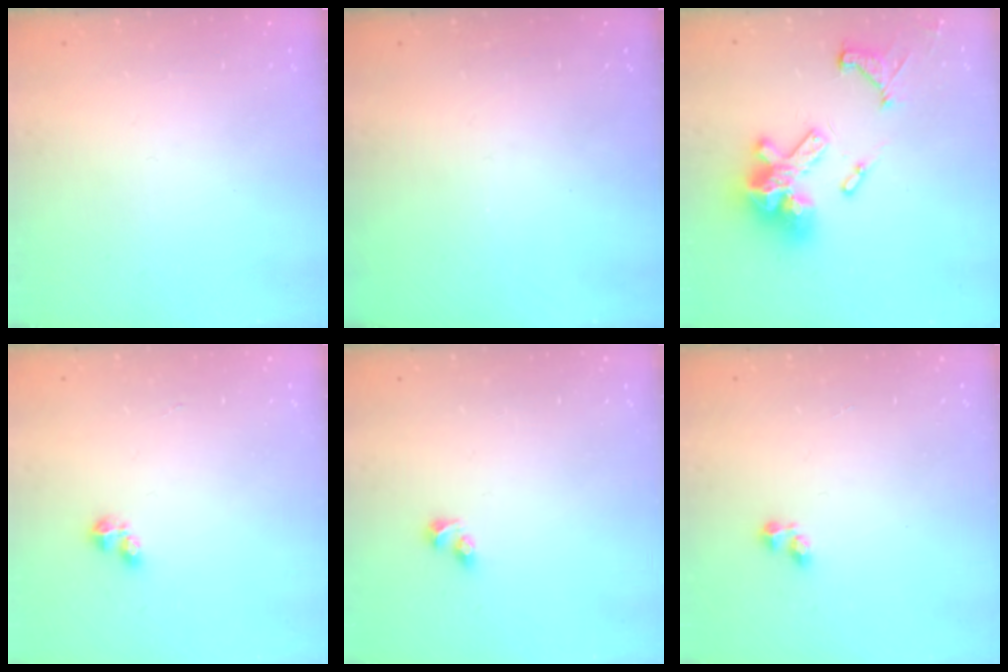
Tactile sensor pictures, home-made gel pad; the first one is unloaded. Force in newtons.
{"total": 0.0}
{"total": 17.5, "press": 17.4, "slide": 1.9}
{"total": 2.7, "press": 2.7, "slide": 0.5}
{"total": 2.4, "press": 2.2, "slide": 0.9}
{"total": 2.4, "press": 2.3, "slide": 0.9}